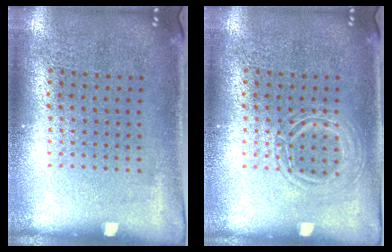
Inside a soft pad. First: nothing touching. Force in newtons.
{"total": 1.9, "press": 1.9, "slide": 0.2}